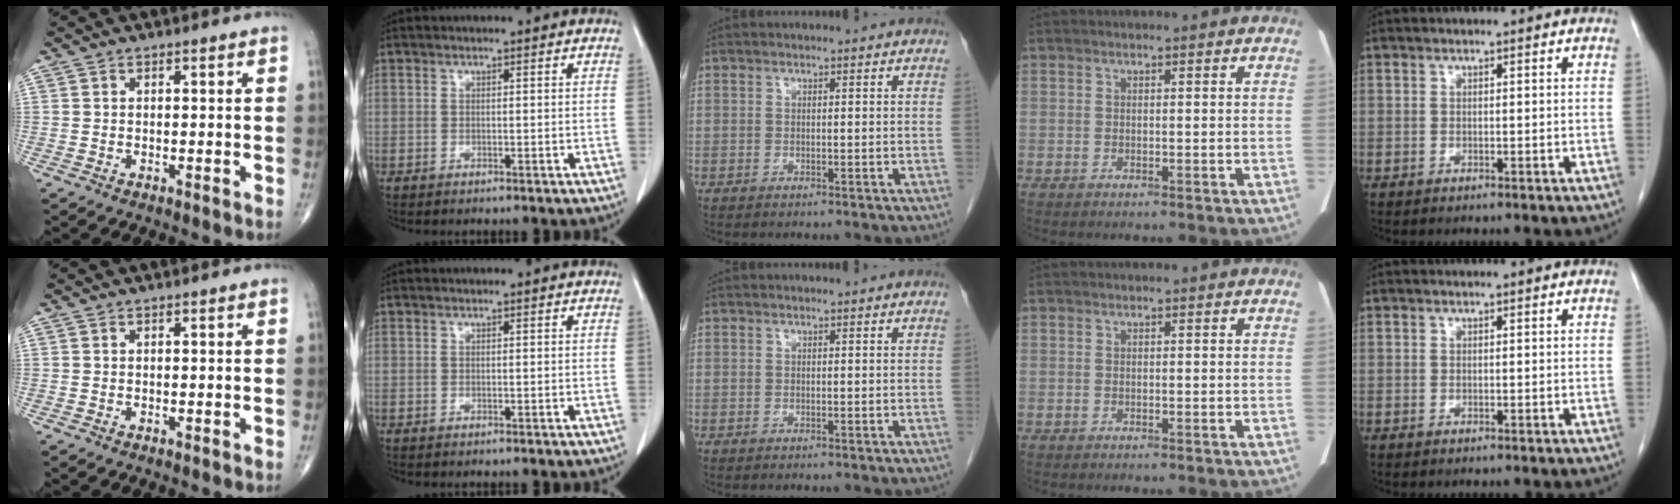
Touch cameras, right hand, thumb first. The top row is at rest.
{}